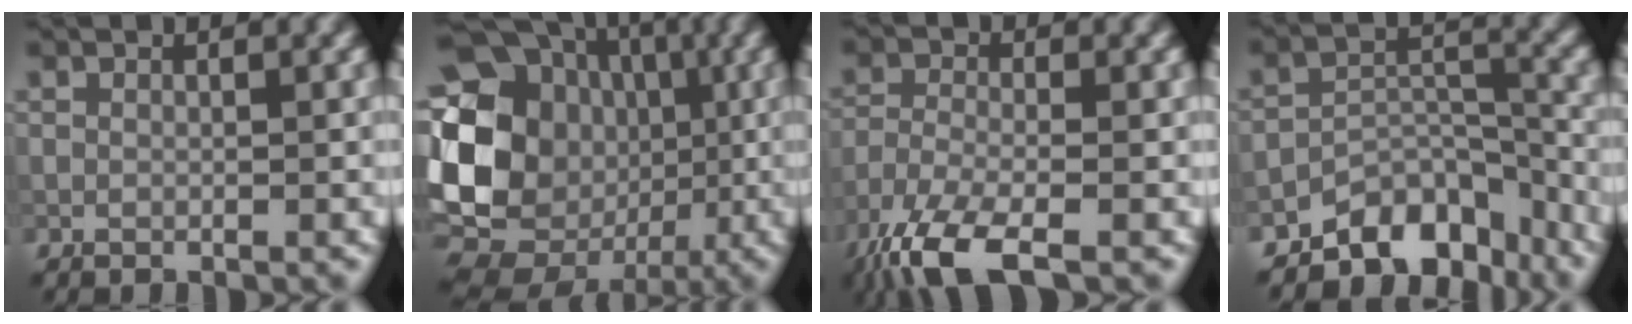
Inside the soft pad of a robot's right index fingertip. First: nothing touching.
{"total": 21.8, "force": [-1.0, 19.6, 9.5], "torque": [-0.198, 0.010, -0.055]}
{"total": 7.4, "force": [-5.2, 2.0, 4.8], "torque": [-0.101, -0.017, -0.113]}
{"total": 7.2, "force": [-5.8, 3.2, 2.8], "torque": [-0.027, -0.008, -0.095]}